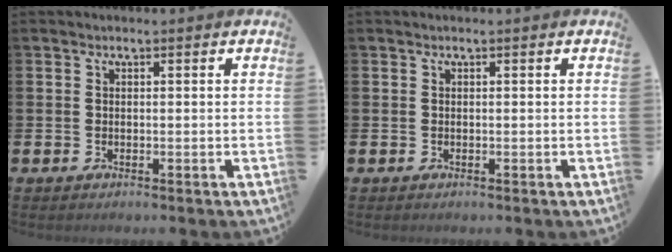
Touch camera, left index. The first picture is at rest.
{"total": 0.0}